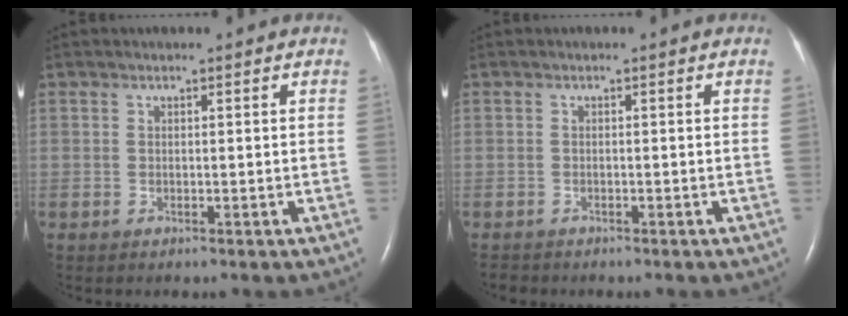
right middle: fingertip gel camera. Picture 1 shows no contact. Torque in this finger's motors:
{"motor_torque": [0.12, -0.14, -0.06, -0.01]}